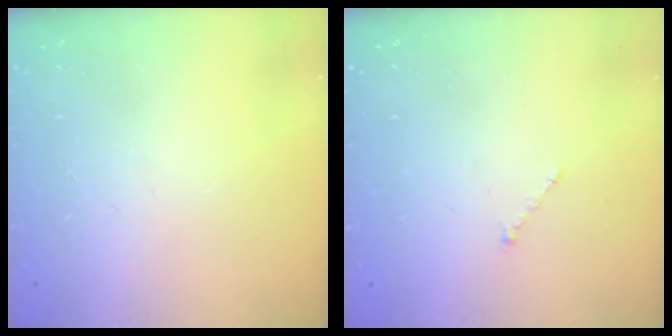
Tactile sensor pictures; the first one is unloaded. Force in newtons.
{"total": 1.0, "press": 0.9, "slide": 0.3}